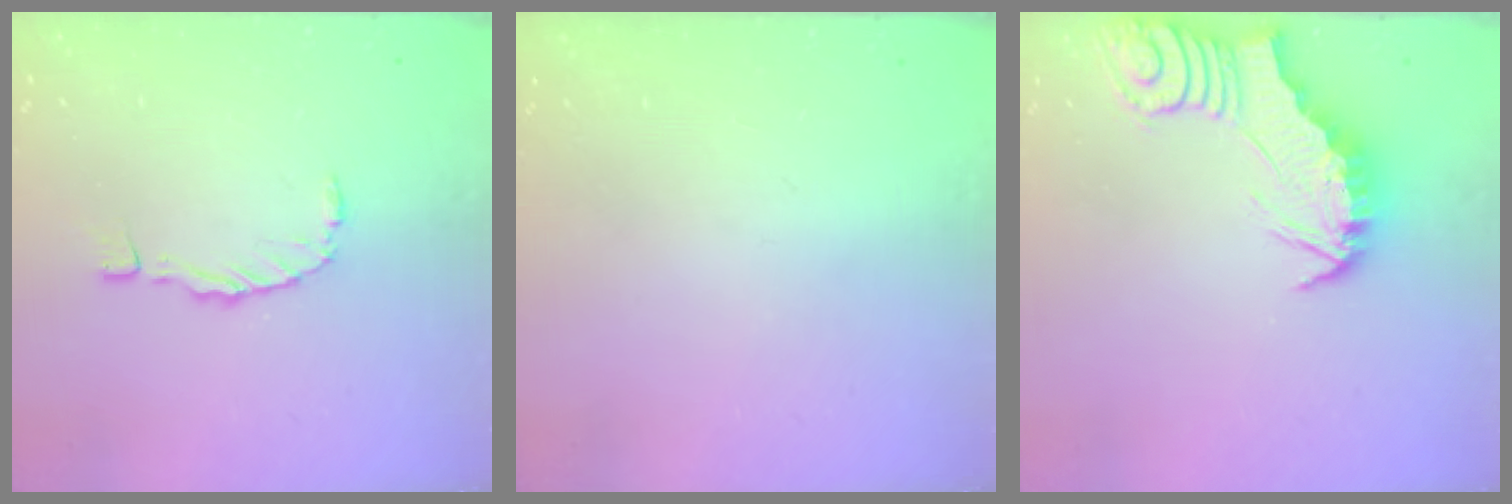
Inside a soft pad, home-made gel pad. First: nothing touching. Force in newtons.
{"total": 0.0}
{"total": 2.8, "press": 2.8, "slide": 0.2}